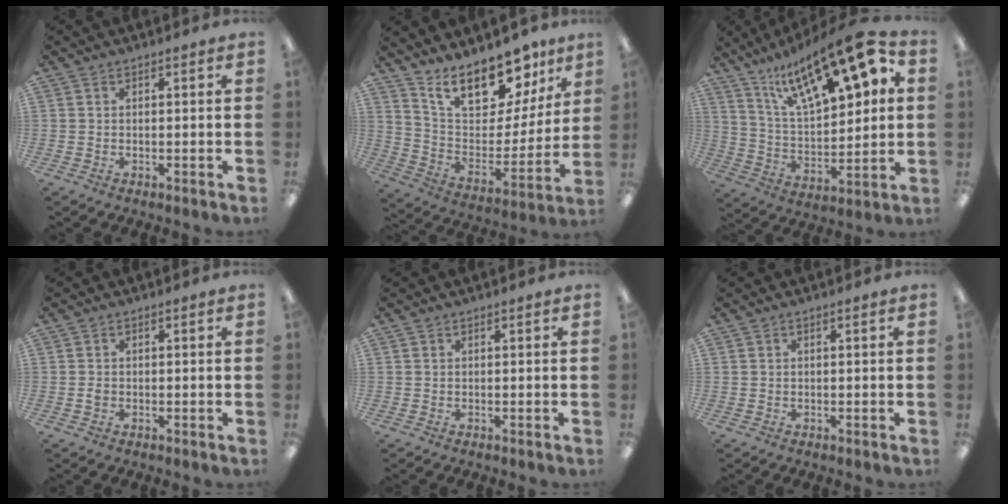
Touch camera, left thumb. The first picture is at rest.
{"total": 20.5, "force": [15.4, 9.0, 10.1], "torque": [-0.167, -0.101, 0.274]}
{"total": 21.4, "force": [13.9, 7.3, 14.5], "torque": [-0.239, -0.077, 0.234]}
{"total": 1.1, "force": [-0.1, 0.8, 0.8], "torque": [-0.015, 0.003, -0.004]}
{"total": 0.0}
{"total": 1.0, "force": [0.0, 0.2, 1.0], "torque": [-0.017, 0.000, 0.001]}